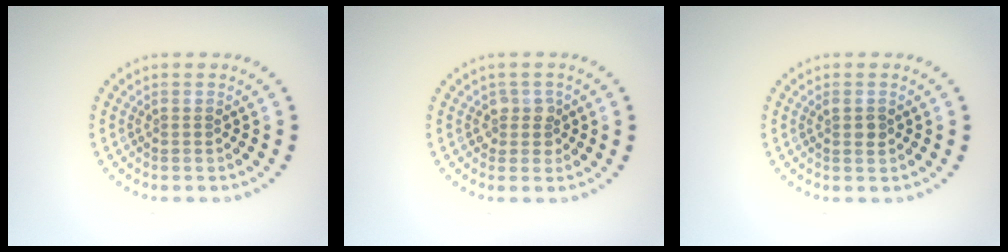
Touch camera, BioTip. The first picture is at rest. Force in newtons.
{"total": 1.6, "press": 1.4, "slide": 0.6}
{"total": 1.1, "press": 1.1, "slide": 0.2}